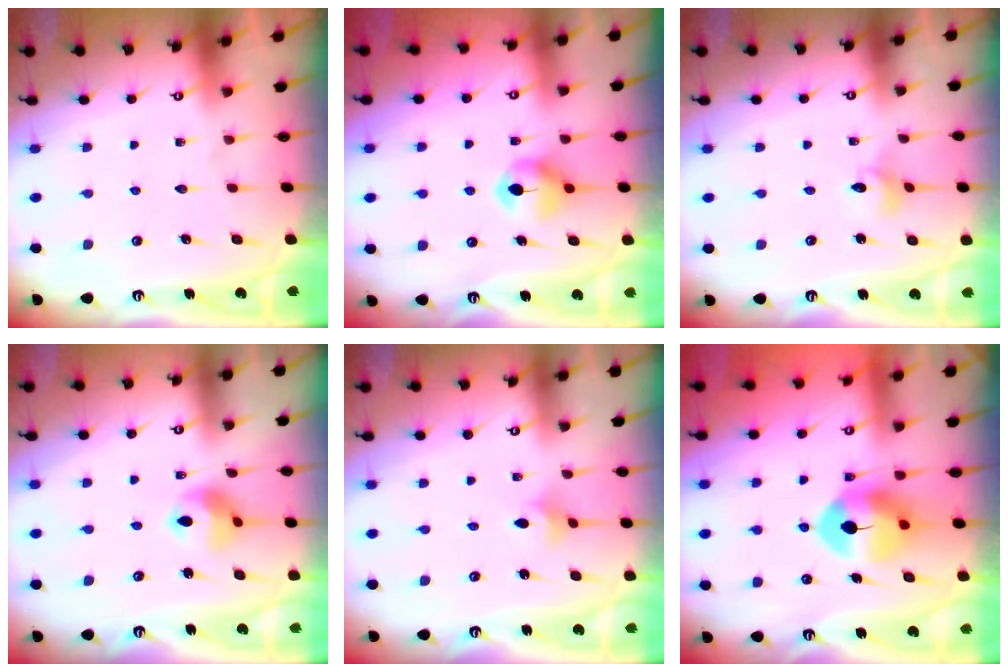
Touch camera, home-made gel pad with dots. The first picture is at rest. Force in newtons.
{"total": 6.9, "press": 6.8, "slide": 0.4}
{"total": 3.4, "press": 3.4, "slide": 0.5}
{"total": 9.0, "press": 8.9, "slide": 1.1}
{"total": 2.8, "press": 2.8, "slide": 0.6}
{"total": 8.4, "press": 8.3, "slide": 1.4}